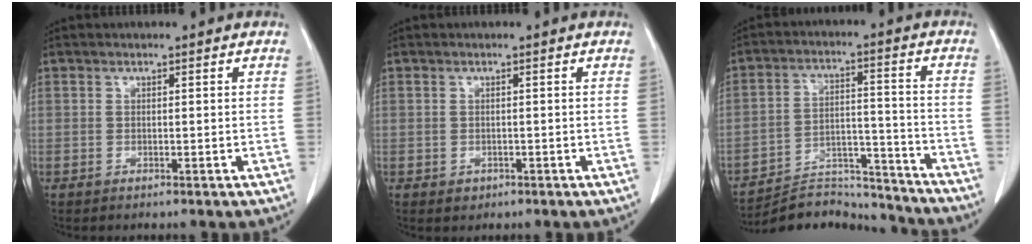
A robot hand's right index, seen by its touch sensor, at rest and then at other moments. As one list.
[{"total": 1.0, "force": [-0.3, 1.0, 0.2], "torque": [-0.002, 0.003, -0.002]}, {"total": 11.7, "force": [-11.5, 2.2, -0.7], "torque": [0.024, 0.048, -0.182]}]